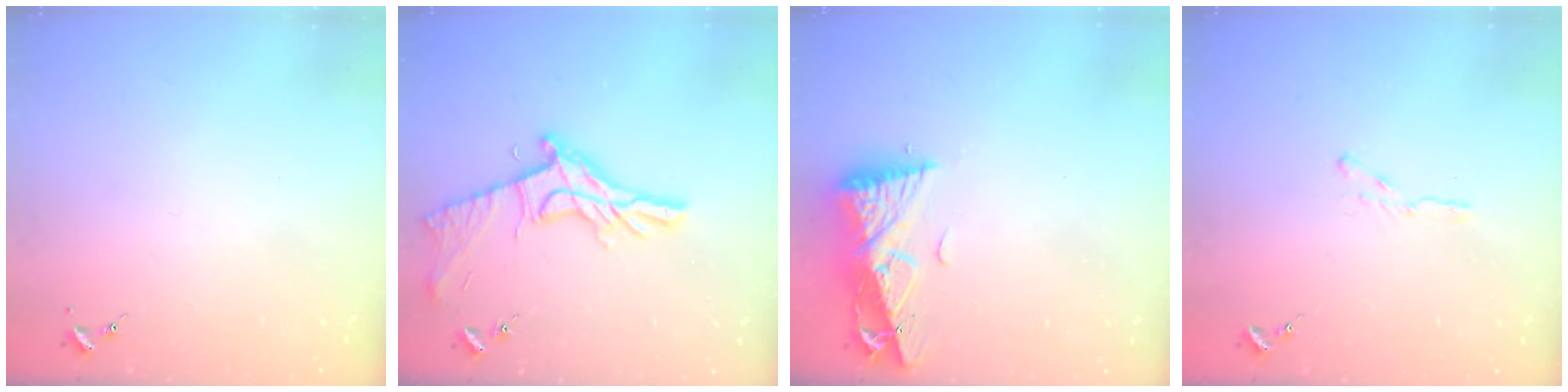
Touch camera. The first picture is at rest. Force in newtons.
{"total": 14.6, "press": 14.6, "slide": 0.4}
{"total": 11.0, "press": 10.9, "slide": 1.3}
{"total": 3.2, "press": 3.2, "slide": 0.3}